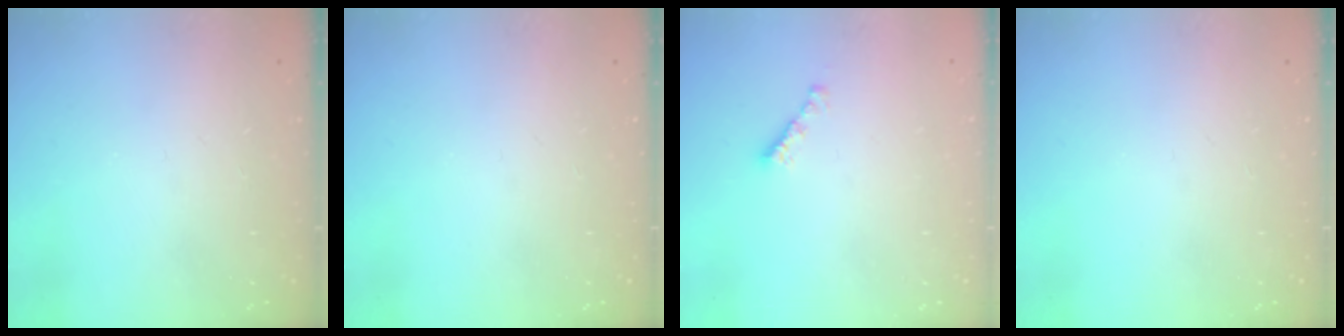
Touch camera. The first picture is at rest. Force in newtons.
{"total": 0.0}
{"total": 2.3, "press": 2.2, "slide": 0.4}
{"total": 0.0}